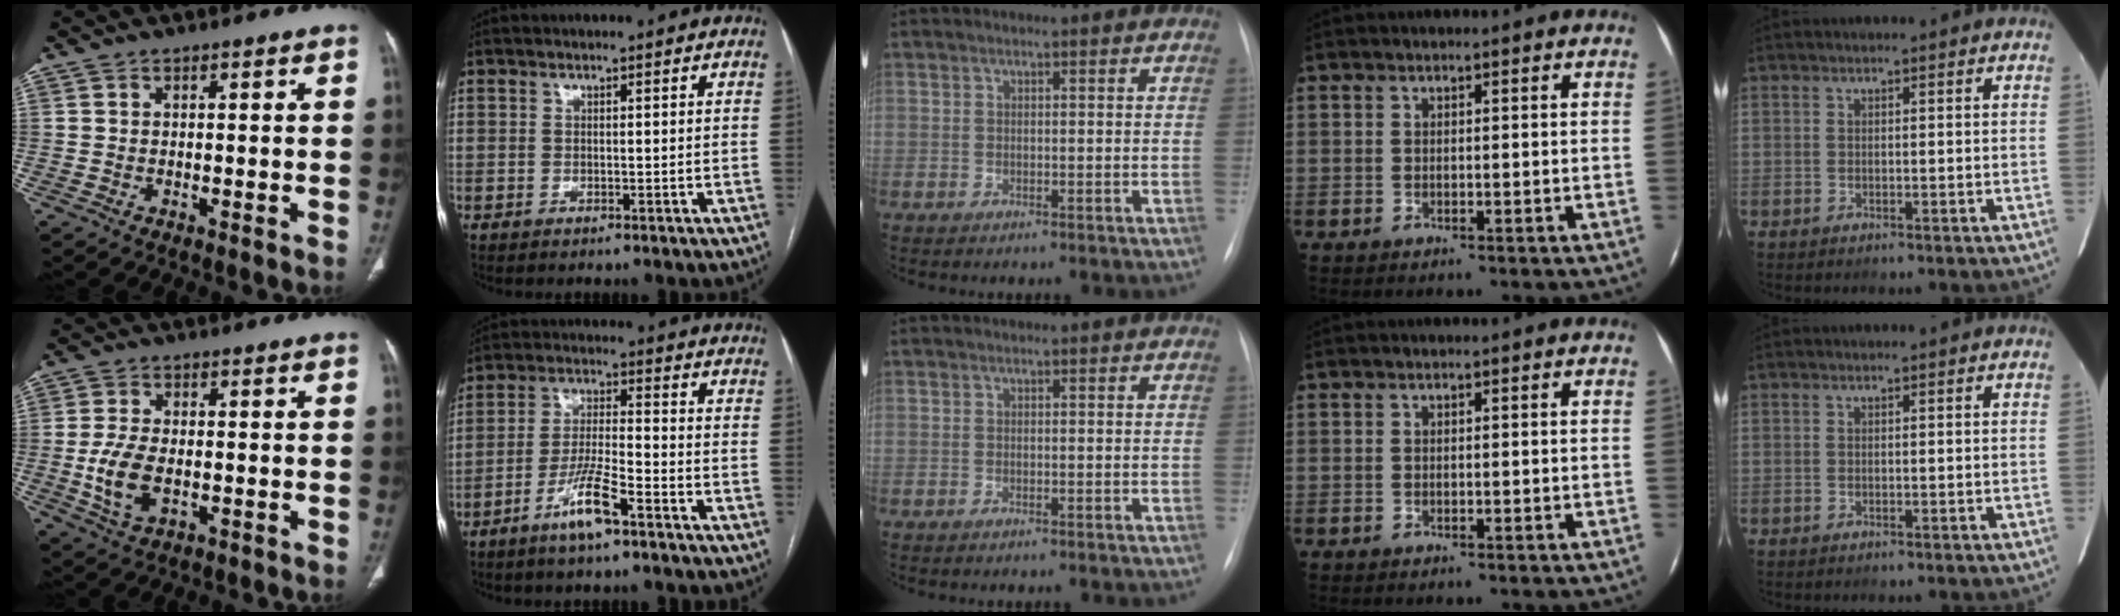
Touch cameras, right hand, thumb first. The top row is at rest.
{"thumb": {"total": 7.7, "force": [-1.5, 4.3, 6.2], "torque": [-0.130, -0.001, -0.023]}, "index": {"total": 7.6, "force": [-4.8, 0.7, 5.9], "torque": [-0.118, -0.003, -0.089]}}